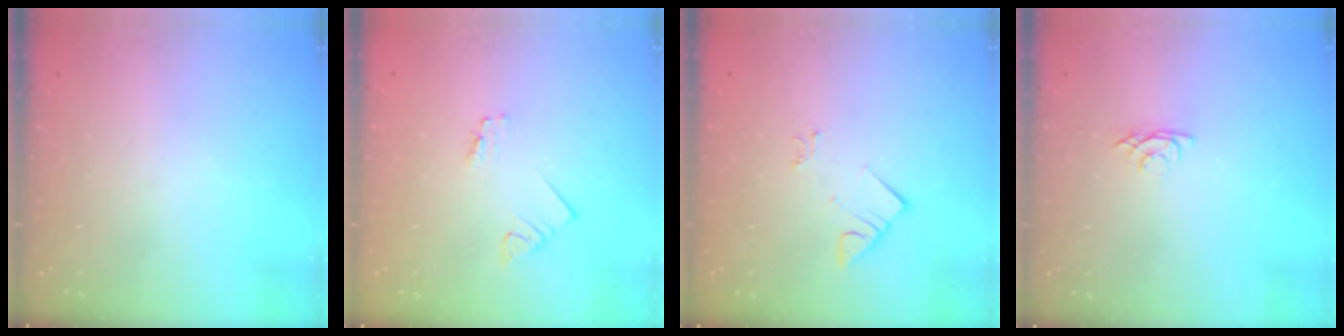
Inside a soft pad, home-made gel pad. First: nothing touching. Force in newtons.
{"total": 1.2, "press": 1.2, "slide": 0.1}
{"total": 3.3, "press": 3.3, "slide": 0.1}
{"total": 3.0, "press": 3.0, "slide": 0.5}